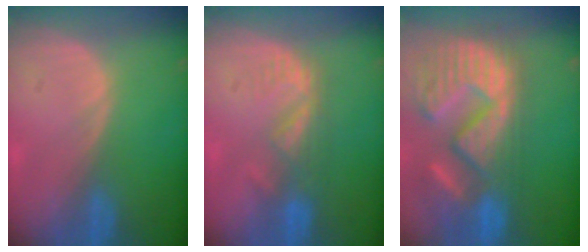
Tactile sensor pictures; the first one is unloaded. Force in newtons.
{"total": 4.3, "press": 4.0, "slide": 1.7}
{"total": 15.4, "press": 12.6, "slide": 8.8}